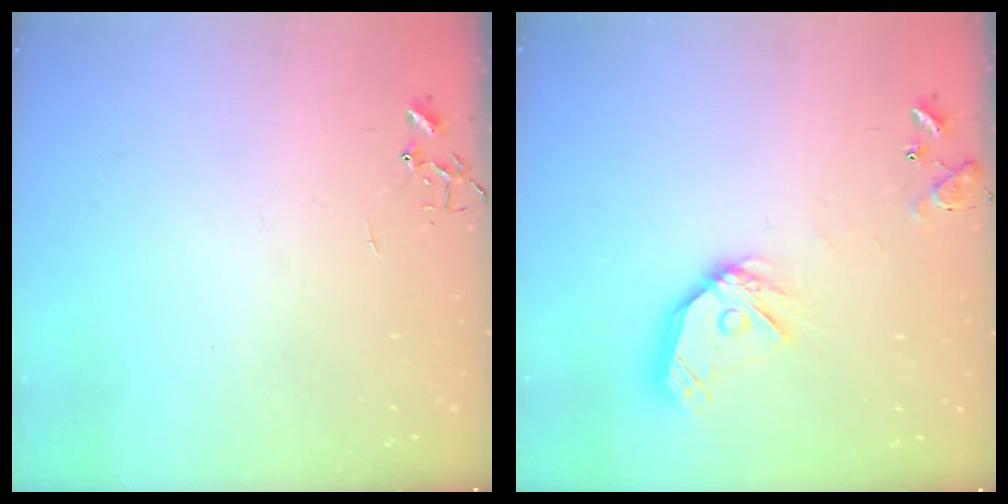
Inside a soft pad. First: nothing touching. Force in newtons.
{"total": 15.3, "press": 15.1, "slide": 2.1}